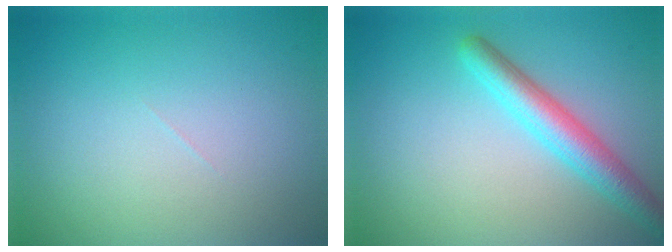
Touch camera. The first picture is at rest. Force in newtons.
{"total": 4.0, "press": 4.0, "slide": 0.1}